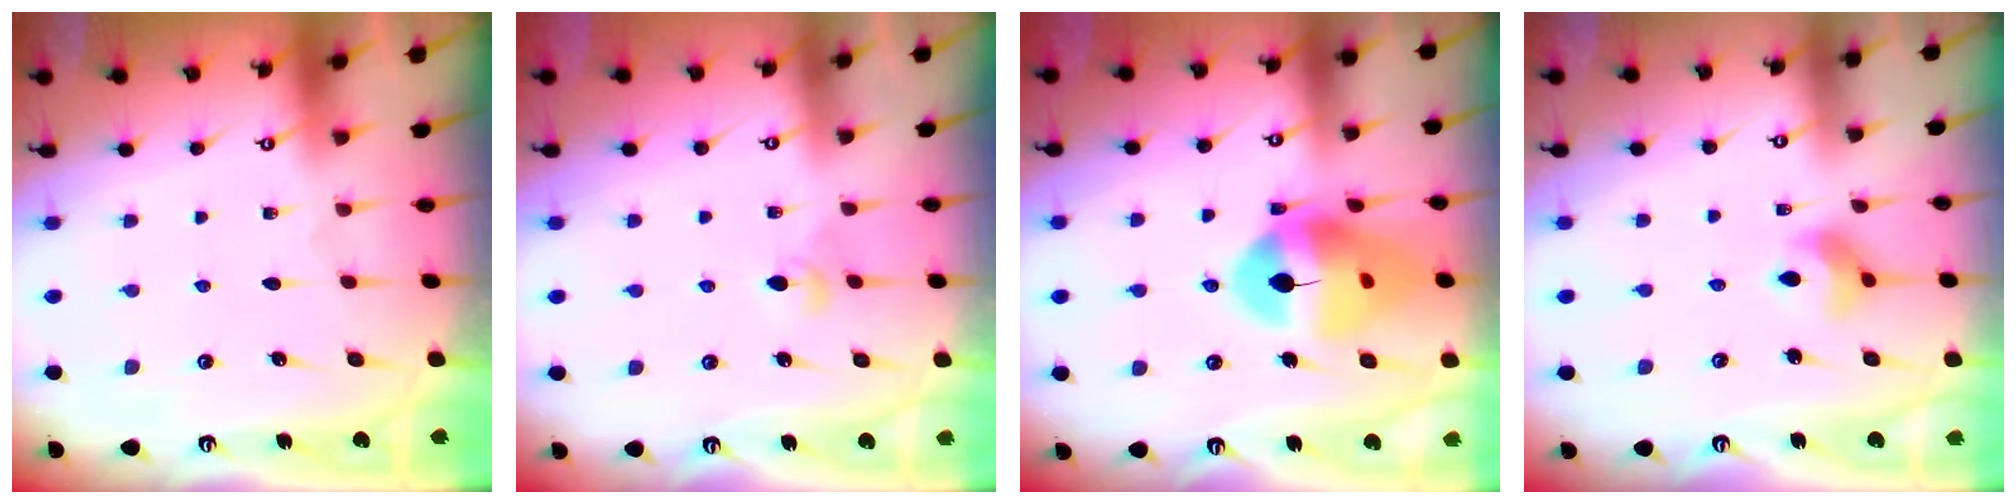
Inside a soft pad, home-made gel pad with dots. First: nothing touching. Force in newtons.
{"total": 3.6, "press": 3.5, "slide": 0.6}
{"total": 16.7, "press": 16.5, "slide": 2.4}
{"total": 7.3, "press": 7.2, "slide": 1.5}